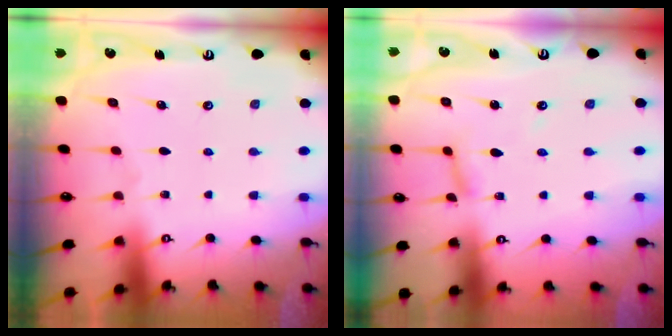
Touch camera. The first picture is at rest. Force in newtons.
{"total": 4.5, "press": 4.5, "slide": 0.4}